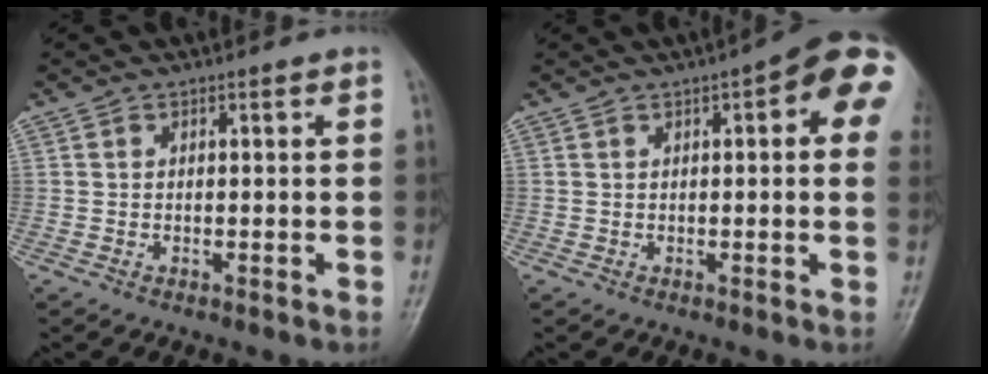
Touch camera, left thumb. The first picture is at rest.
{"total": 11.6, "force": [3.5, 3.5, 10.5], "torque": [-0.108, 0.009, 0.029]}